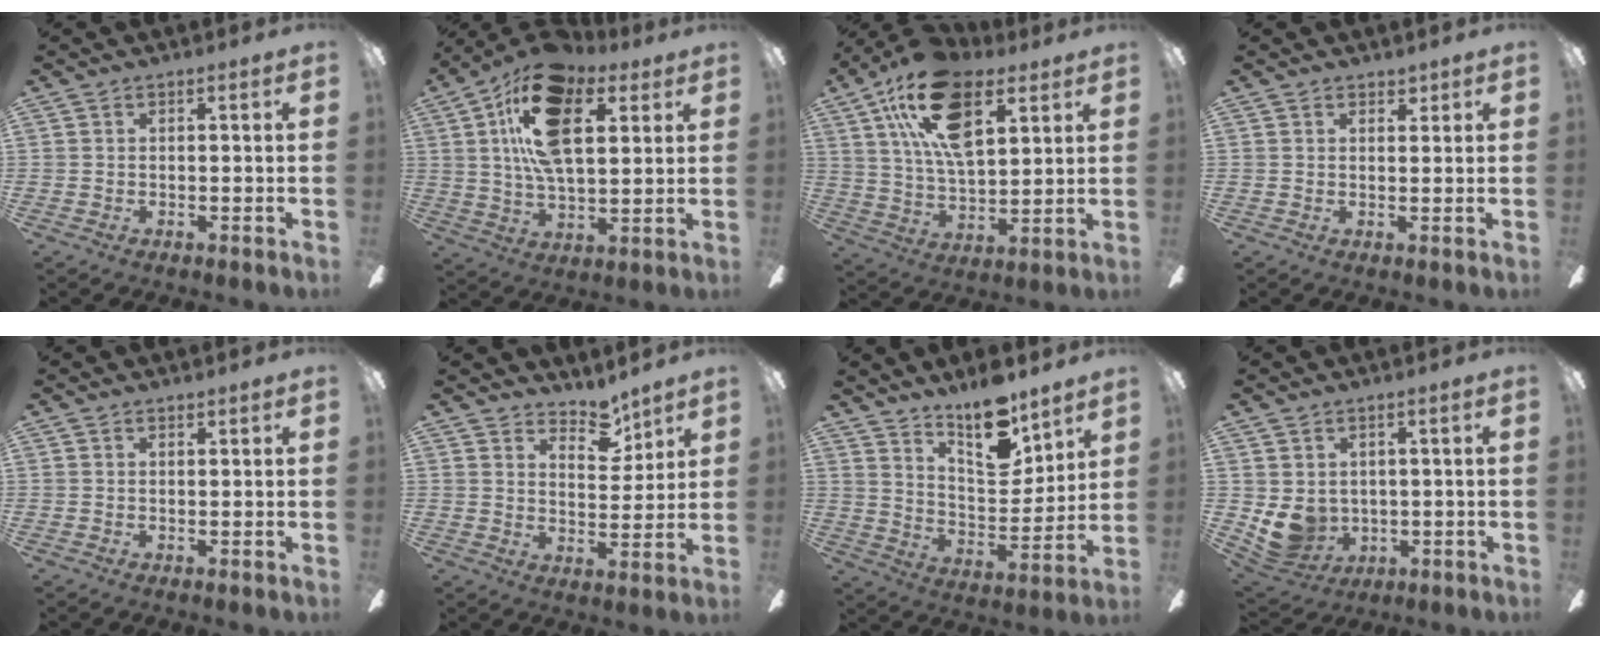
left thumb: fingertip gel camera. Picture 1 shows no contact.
{"total": 20.3, "force": [8.5, 10.6, 15.1], "torque": [-0.275, -0.007, 0.142]}
{"total": 20.6, "force": [10.4, 10.4, 14.3], "torque": [-0.260, -0.019, 0.184]}
{"total": 1.9, "force": [1.6, 0.9, 0.3], "torque": [0.008, -0.006, 0.028]}
{"total": 0.7, "force": [0.6, 0.1, 0.0], "torque": [-0.002, 0.000, 0.013]}
{"total": 7.6, "force": [6.2, 3.4, 2.7], "torque": [-0.028, -0.038, 0.107]}
{"total": 14.8, "force": [12.0, 5.1, 7.1], "torque": [-0.114, -0.082, 0.211]}
{"total": 7.6, "force": [1.4, 6.7, 3.3], "torque": [-0.090, -0.017, 0.030]}